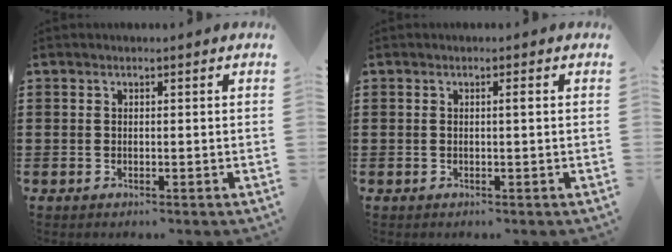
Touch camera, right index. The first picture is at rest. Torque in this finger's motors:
{"motor_torque": [0.33, -0.24, 0.02, 0.02]}